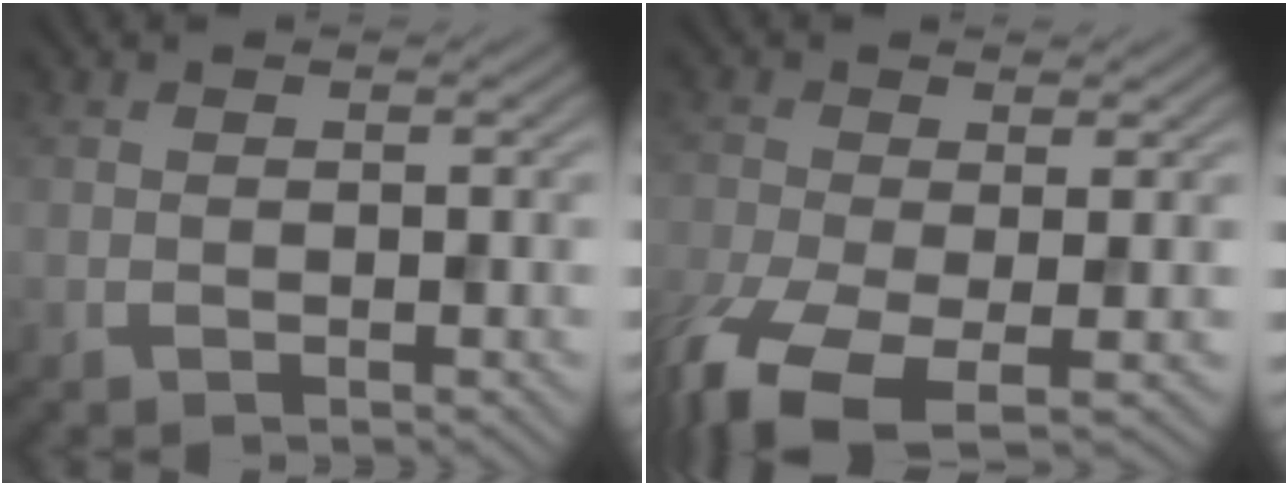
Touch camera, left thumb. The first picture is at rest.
{"total": 8.3, "force": [-4.8, 3.3, 5.9], "torque": [-0.136, -0.036, -0.086]}